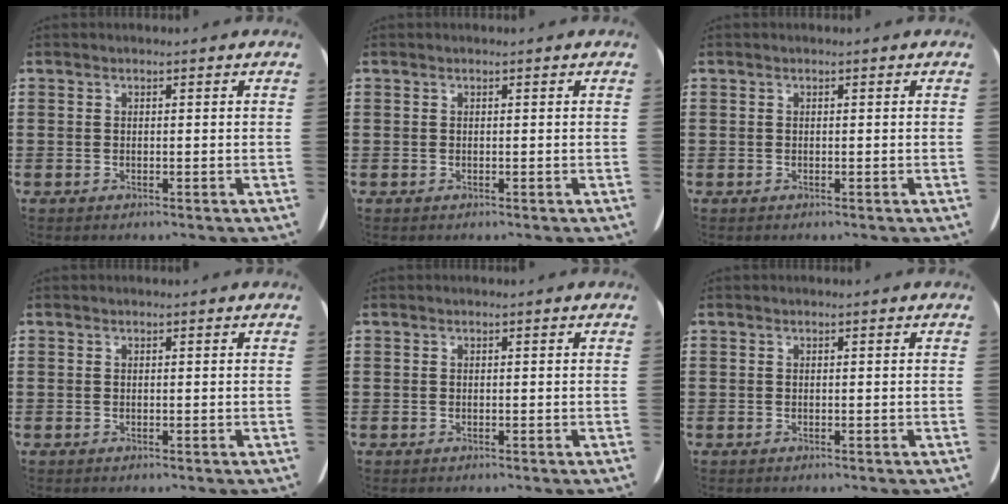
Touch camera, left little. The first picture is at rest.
{"total": 0.0}
{"total": 0.0}
{"total": 0.0}
{"total": 0.0}
{"total": 0.0}